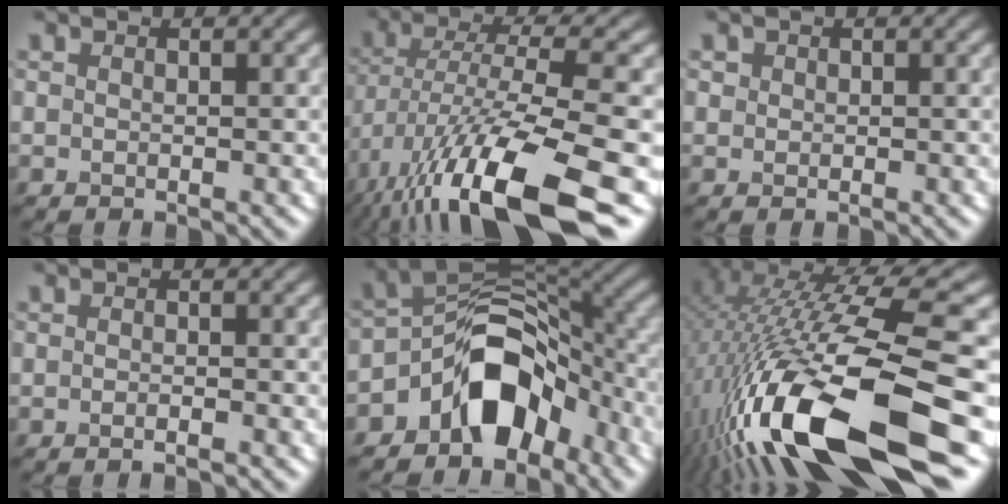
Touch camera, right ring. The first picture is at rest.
{"total": 14.3, "force": [-6.8, 4.1, 11.9], "torque": [-0.225, -0.008, -0.110]}
{"total": 0.7, "force": [0.3, 0.6, 0.1], "torque": [0.003, -0.001, 0.006]}
{"total": 0.9, "force": [-0.5, 0.1, 0.7], "torque": [-0.010, -0.003, -0.009]}
{"total": 8.6, "force": [-4.8, 5.0, 5.2], "torque": [-0.051, 0.015, -0.095]}
{"total": 18.5, "force": [-5.9, 5.6, 16.6], "torque": [-0.318, -0.015, -0.093]}